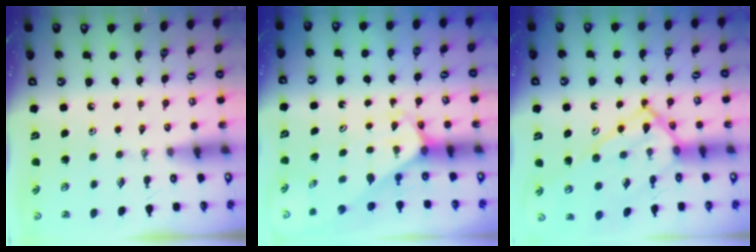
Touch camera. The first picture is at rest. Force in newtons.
{"total": 2.5, "press": 2.5, "slide": 0.2}
{"total": 14.2, "press": 14.2, "slide": 1.2}